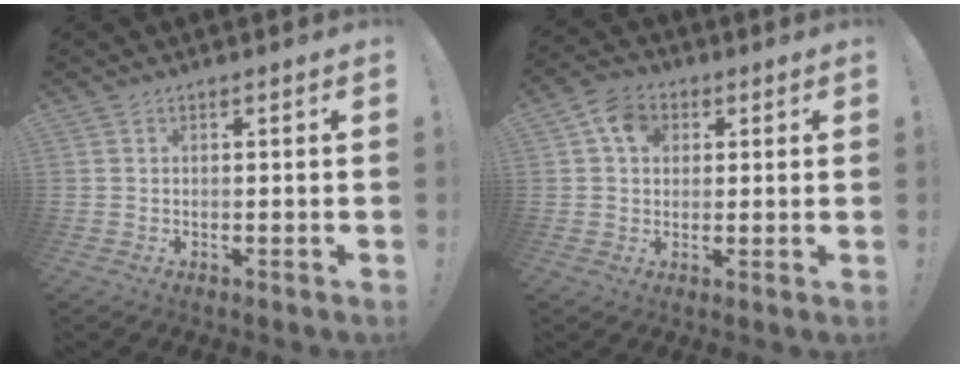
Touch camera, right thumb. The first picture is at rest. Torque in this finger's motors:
{"motor_torque": [0.65, 1.47, 0.43, -0.41, 0.00]}